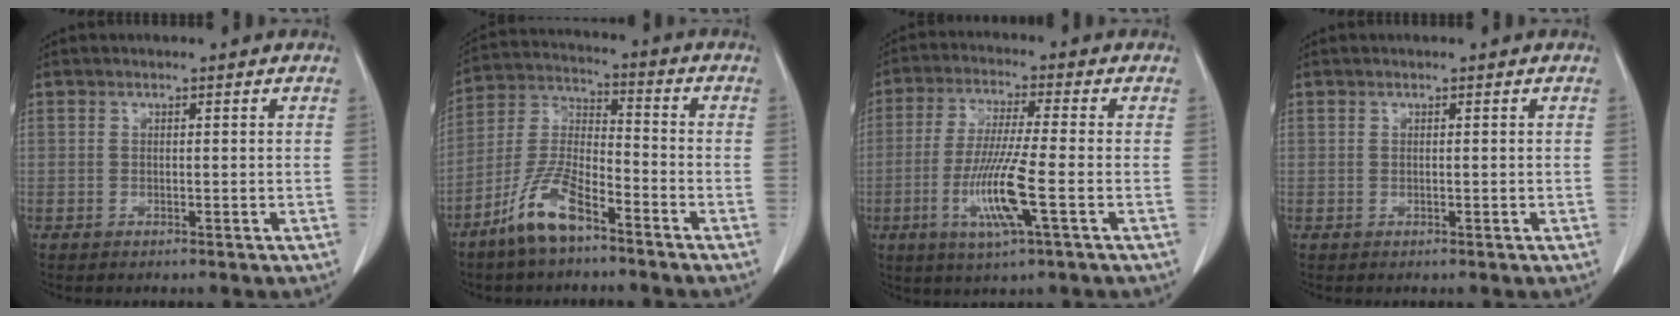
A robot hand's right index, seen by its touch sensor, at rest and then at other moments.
{"total": 10.3, "force": [-6.9, 2.7, 7.1], "torque": [-0.156, -0.004, -0.140]}
{"total": 10.4, "force": [-3.2, 0.0, 9.9], "torque": [-0.200, -0.016, -0.065]}
{"total": 0.0}